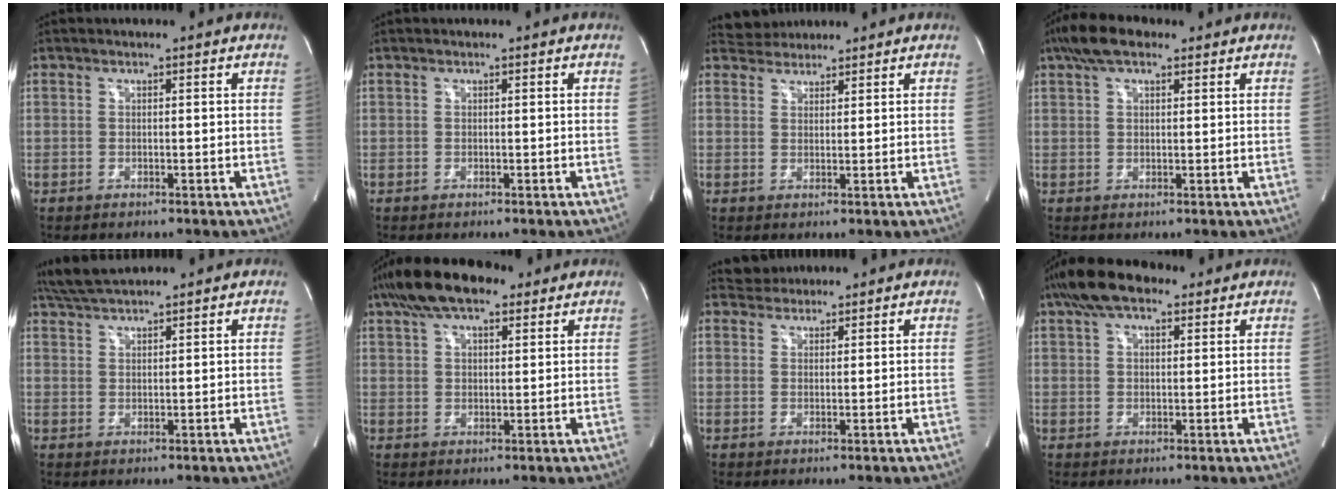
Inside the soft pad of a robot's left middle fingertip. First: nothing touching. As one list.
[{"total": 0.0}, {"total": 3.4, "force": [3.2, 1.2, -0.1], "torque": [-0.005, 0.020, 0.057]}, {"total": 6.4, "force": [4.3, 2.5, 4.1], "torque": [-0.086, 0.028, 0.075]}, {"total": 4.9, "force": [4.6, 0.0, 1.7], "torque": [-0.043, 0.021, 0.093]}, {"total": 11.3, "force": [7.7, 4.3, 7.1], "torque": [-0.135, 0.037, 0.135]}, {"total": 2.7, "force": [2.5, 1.0, -0.3], "torque": [-0.001, 0.017, 0.042]}, {"total": 8.9, "force": [5.9, 3.7, 5.5], "torque": [-0.109, 0.034, 0.103]}]